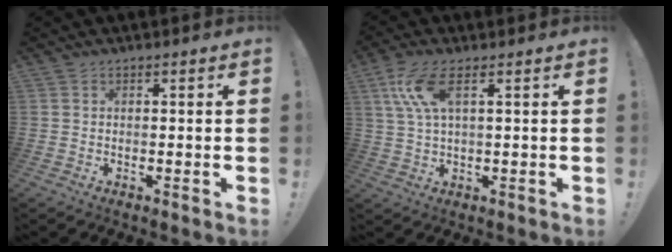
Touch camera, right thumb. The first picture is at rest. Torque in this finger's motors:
{"motor_torque": [0.78, 1.66, 0.08, 0.13, 0.04]}